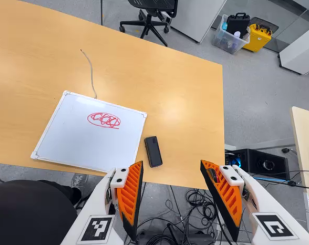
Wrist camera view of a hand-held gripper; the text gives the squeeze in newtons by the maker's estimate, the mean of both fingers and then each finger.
{"total": 0.0}